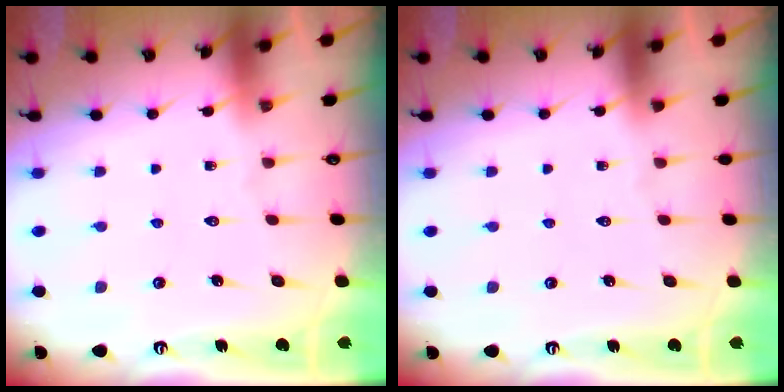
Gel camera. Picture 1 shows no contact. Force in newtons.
{"total": 0.0}